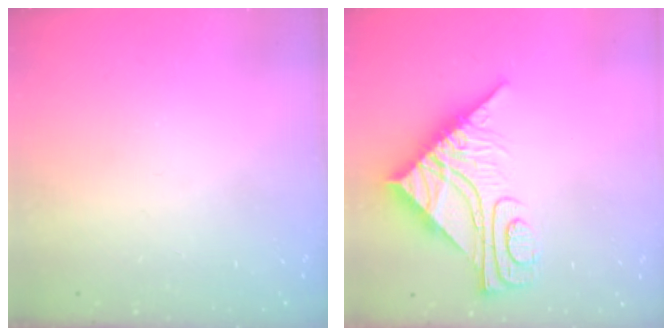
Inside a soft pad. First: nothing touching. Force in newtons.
{"total": 13.7, "press": 13.7, "slide": 1.2}